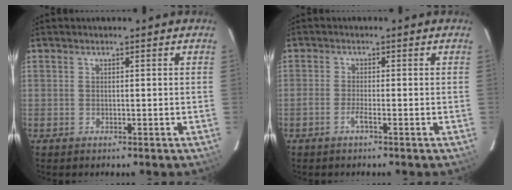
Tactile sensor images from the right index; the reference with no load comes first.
{"total": 1.8, "force": [-1.1, 0.0, 1.4], "torque": [-0.037, 0.000, -0.026]}